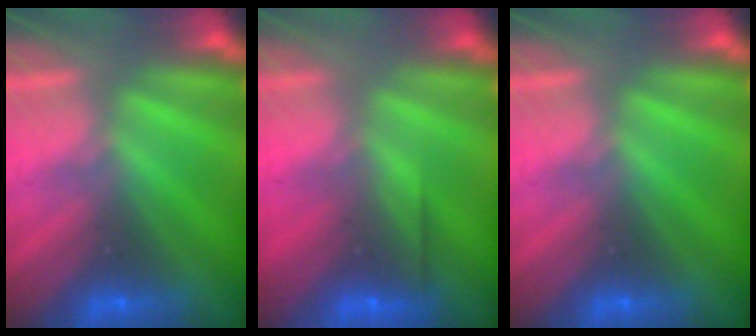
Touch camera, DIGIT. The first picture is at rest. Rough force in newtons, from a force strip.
{"total": 2.6}
{"total": 0.0}